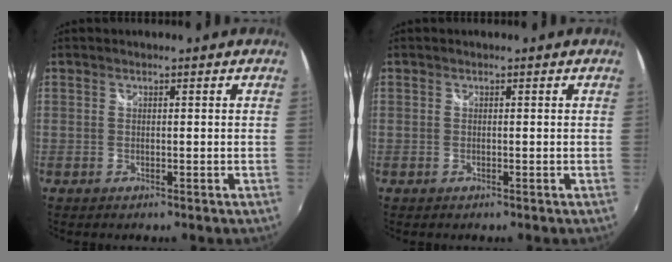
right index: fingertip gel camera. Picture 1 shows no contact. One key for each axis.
{"total": 0.0}